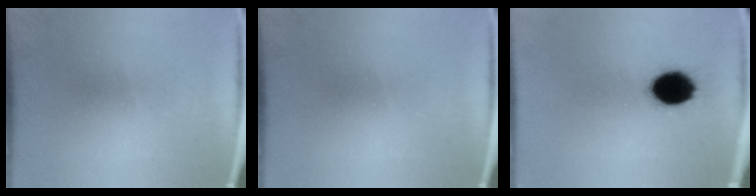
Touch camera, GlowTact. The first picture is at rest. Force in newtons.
{"total": 0.0}
{"total": 10.8}